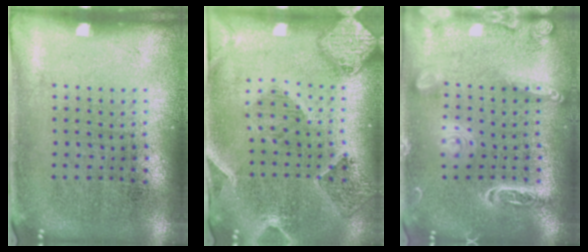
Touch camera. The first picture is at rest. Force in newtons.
{"total": 1.5, "press": 1.5, "slide": 0.3}
{"total": 1.8, "press": 1.8, "slide": 0.1}